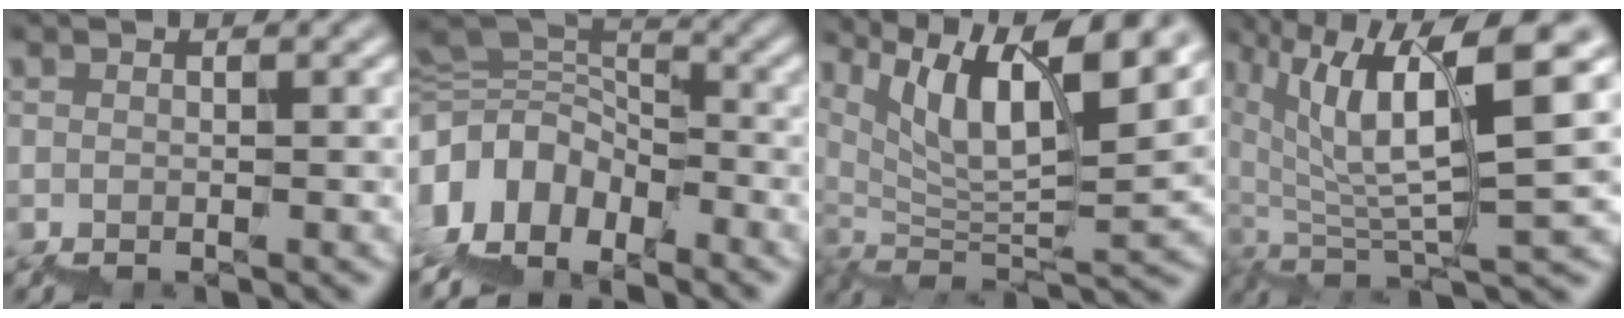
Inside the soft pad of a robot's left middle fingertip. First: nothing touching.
{"total": 9.5, "force": [-4.7, 6.7, 4.8], "torque": [-0.120, 0.022, -0.080]}
{"total": 11.7, "force": [8.2, 2.9, 7.9], "torque": [-0.132, 0.021, 0.153]}
{"total": 9.7, "force": [4.3, 2.2, 8.4], "torque": [-0.148, 0.020, 0.077]}